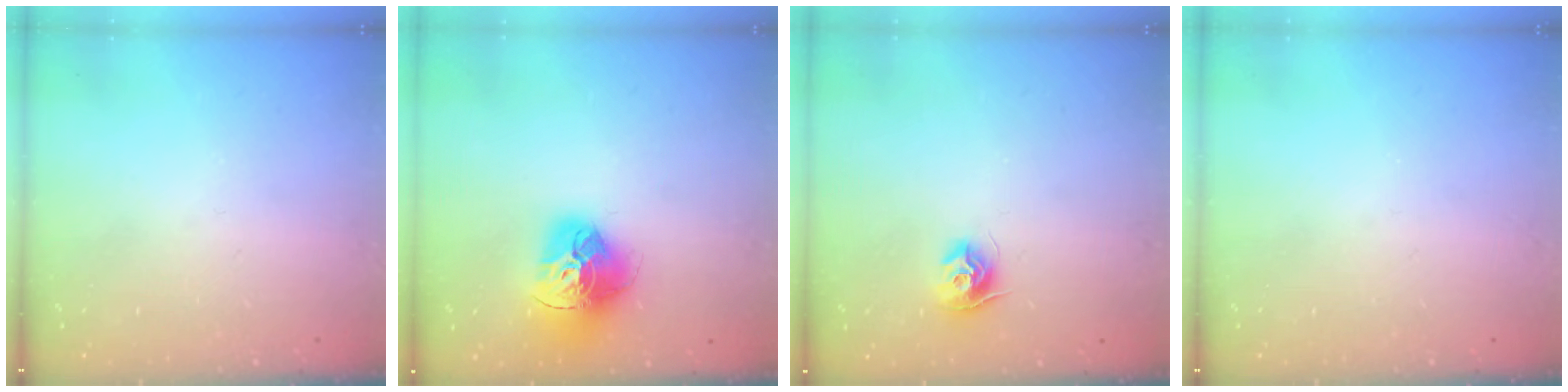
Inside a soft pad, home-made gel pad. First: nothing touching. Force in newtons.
{"total": 17.4, "press": 17.3, "slide": 1.7}
{"total": 8.8, "press": 8.8, "slide": 0.2}
{"total": 0.0}